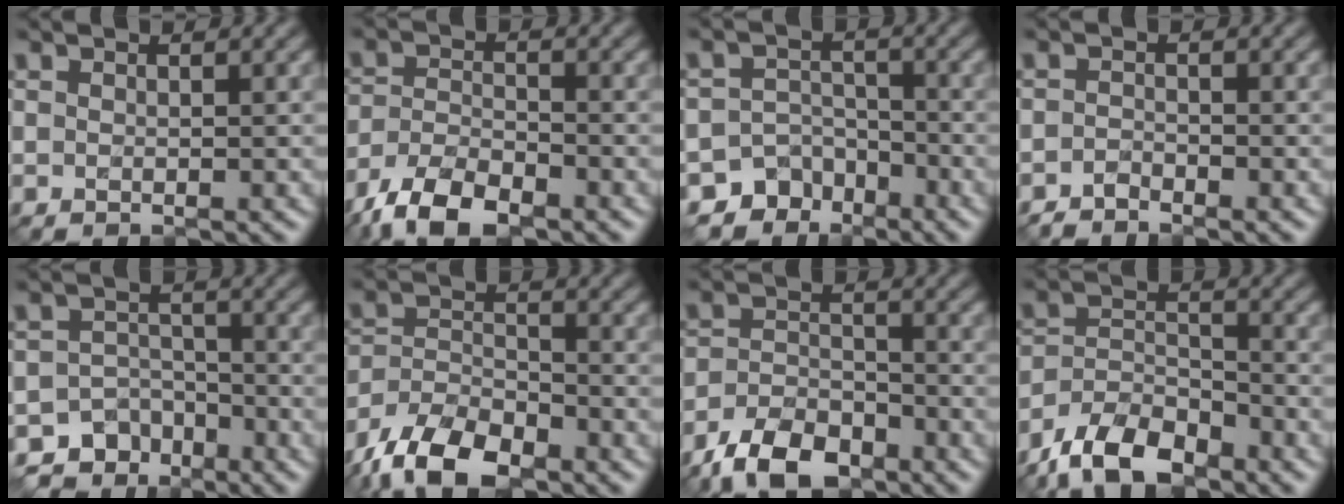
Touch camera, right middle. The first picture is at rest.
{"total": 6.9, "force": [-5.0, 2.8, 3.7], "torque": [-0.069, -0.002, -0.102]}
{"total": 5.5, "force": [-4.1, 3.5, 0.1], "torque": [0.019, 0.000, -0.058]}
{"total": 1.2, "force": [-1.2, 0.2, -0.1], "torque": [0.001, 0.005, -0.028]}
{"total": 5.7, "force": [-4.5, 3.6, 0.2], "torque": [0.019, -0.001, -0.061]}
{"total": 8.6, "force": [-6.4, 3.8, 4.2], "torque": [-0.080, -0.001, -0.127]}
{"total": 6.4, "force": [-4.8, 3.0, 2.9], "torque": [-0.053, 0.000, -0.097]}
{"total": 7.8, "force": [-6.1, 3.4, 3.5], "torque": [-0.062, 0.005, -0.122]}